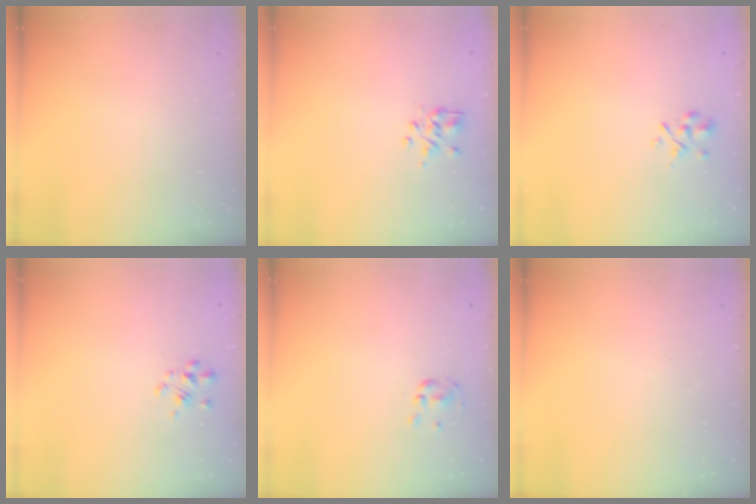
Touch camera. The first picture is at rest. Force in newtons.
{"total": 2.9, "press": 2.7, "slide": 1.1}
{"total": 2.7, "press": 2.5, "slide": 1.0}
{"total": 2.7, "press": 2.4, "slide": 1.1}
{"total": 2.0, "press": 1.9, "slide": 0.5}
{"total": 0.0}